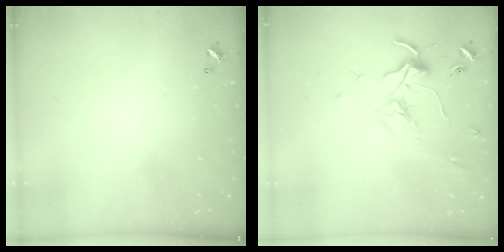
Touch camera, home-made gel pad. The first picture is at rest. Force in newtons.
{"total": 1.7, "press": 1.6, "slide": 0.7}